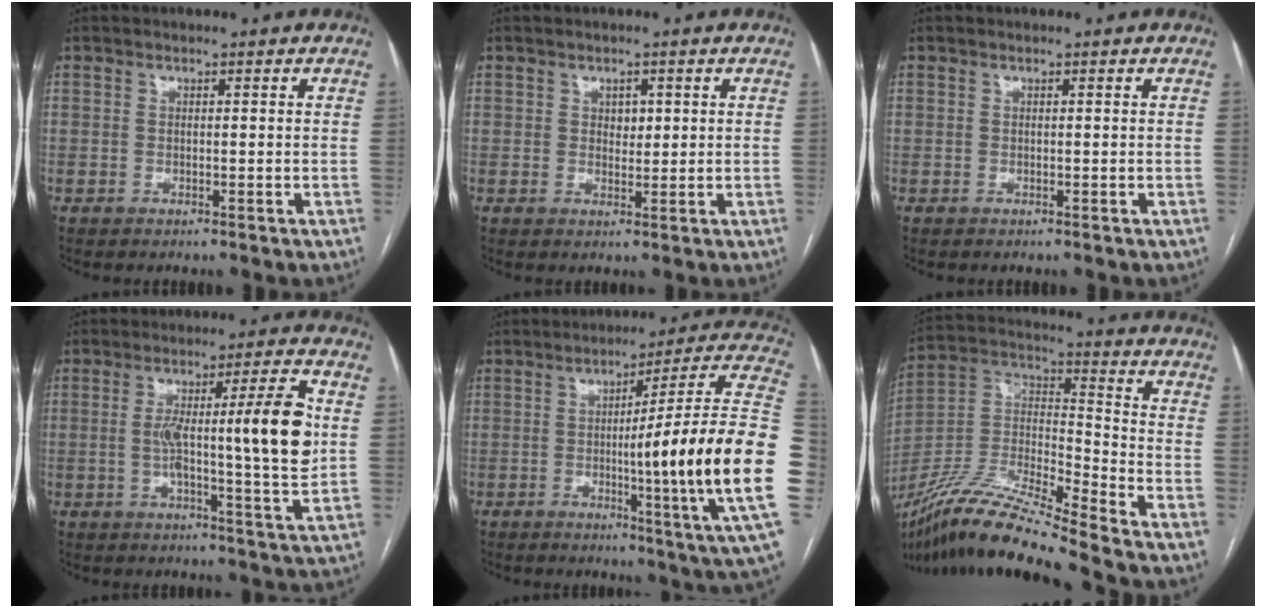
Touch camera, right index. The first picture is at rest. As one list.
[{"total": 2.0, "force": [0.7, 1.3, 1.4], "torque": [-0.016, -0.002, 0.010]}, {"total": 0.0}, {"total": 13.1, "force": [0.8, 0.1, 13.0], "torque": [-0.199, 0.004, 0.008]}, {"total": 24.0, "force": [-3.1, -2.6, 23.7], "torque": [-0.250, -0.001, -0.065]}, {"total": 17.7, "force": [-14.4, -0.2, 10.2], "torque": [-0.213, -0.008, -0.271]}]